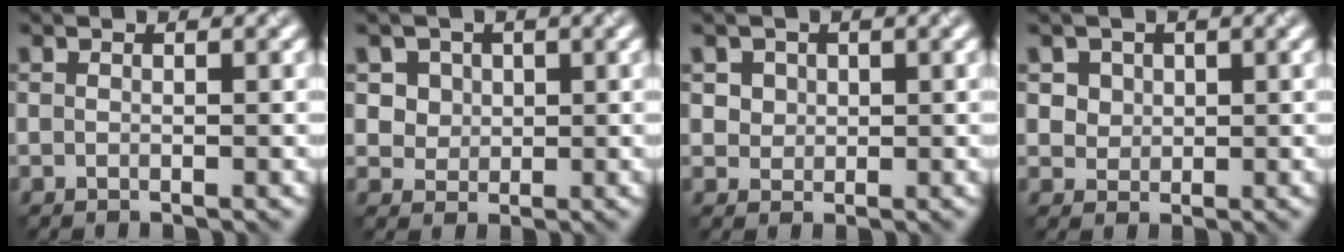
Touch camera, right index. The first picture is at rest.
{"total": 4.1, "force": [1.9, 3.3, 1.6], "torque": [-0.033, 0.002, 0.036]}
{"total": 2.8, "force": [1.3, 2.1, 1.1], "torque": [-0.028, 0.004, 0.032]}
{"total": 3.4, "force": [1.7, 2.6, 1.4], "torque": [-0.037, 0.003, 0.036]}